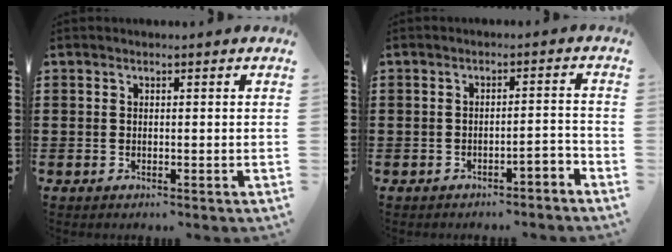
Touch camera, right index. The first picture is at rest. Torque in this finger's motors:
{"motor_torque": [0.33, 0.28, 0.03, 0.01]}